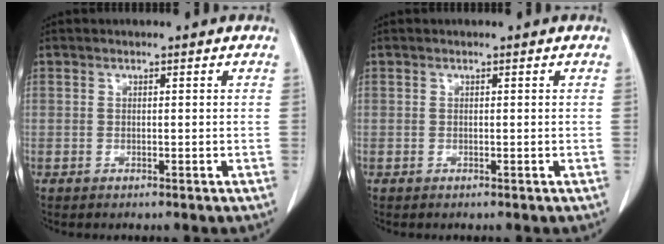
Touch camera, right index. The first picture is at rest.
{"total": 0.0}